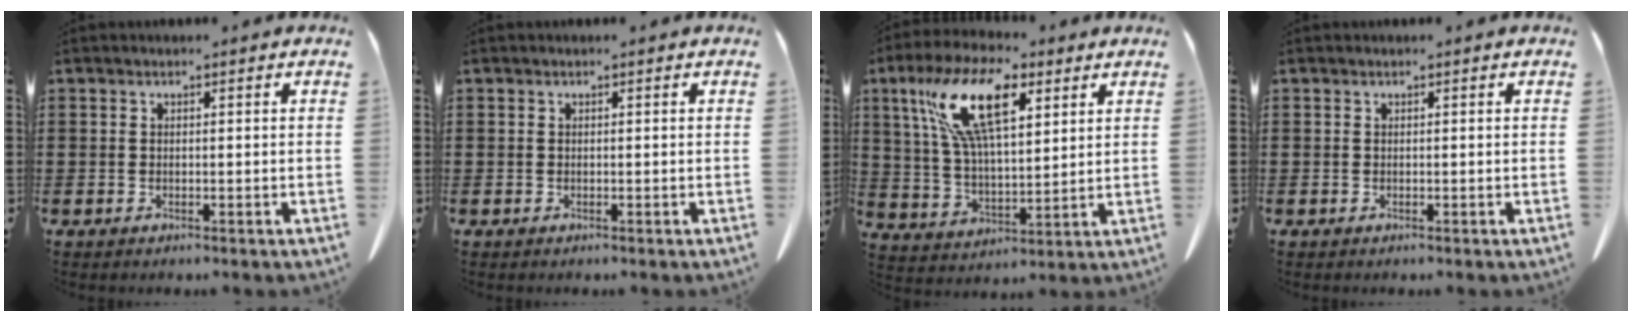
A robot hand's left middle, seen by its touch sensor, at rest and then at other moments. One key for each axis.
{"total": 0.0}
{"total": 14.2, "fx": 7.2, "fy": 5.6, "fz": 10.9, "tx": -0.235, "ty": -0.001, "tz": 0.127}
{"total": 0.0}